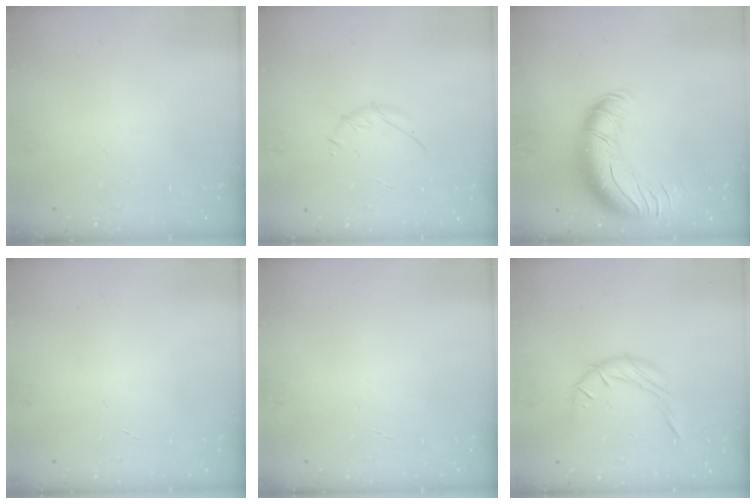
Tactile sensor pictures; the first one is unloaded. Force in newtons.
{"total": 3.8, "press": 3.7, "slide": 1.1}
{"total": 17.9, "press": 17.4, "slide": 3.9}
{"total": 0.0}
{"total": 0.0}
{"total": 8.3, "press": 8.3, "slide": 0.1}